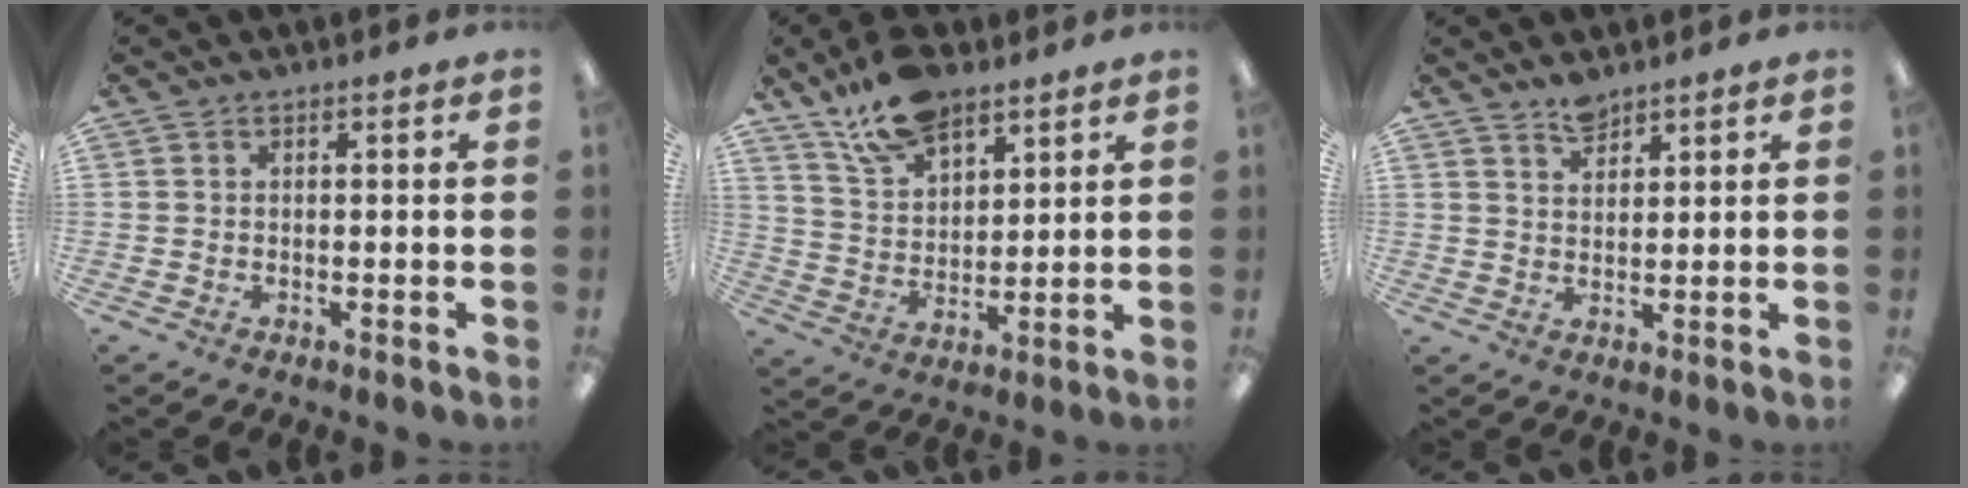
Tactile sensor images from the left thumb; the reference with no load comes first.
{"total": 13.4, "force": [9.3, 6.8, 6.7], "torque": [-0.122, -0.038, 0.173]}
{"total": 3.8, "force": [3.5, 1.3, 0.9], "torque": [-0.007, -0.021, 0.063]}